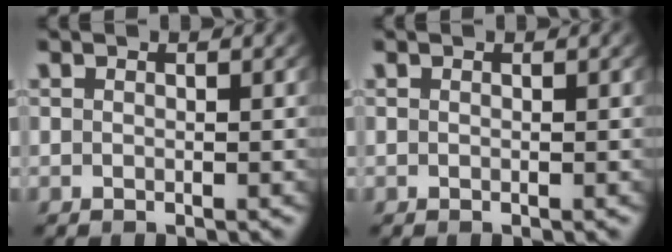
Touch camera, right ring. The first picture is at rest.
{"total": 0.0}